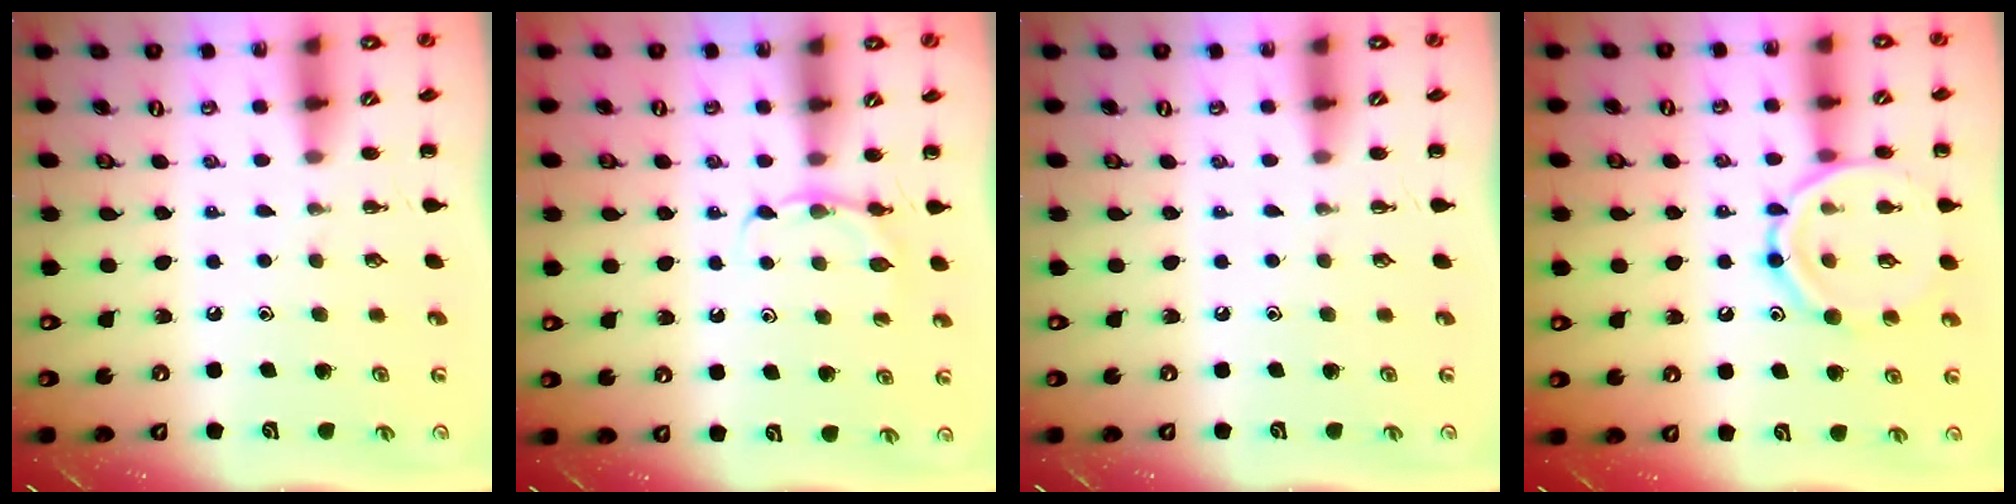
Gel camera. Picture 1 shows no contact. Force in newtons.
{"total": 4.5, "press": 4.3, "slide": 1.3}
{"total": 0.0}
{"total": 13.9, "press": 13.8, "slide": 1.2}